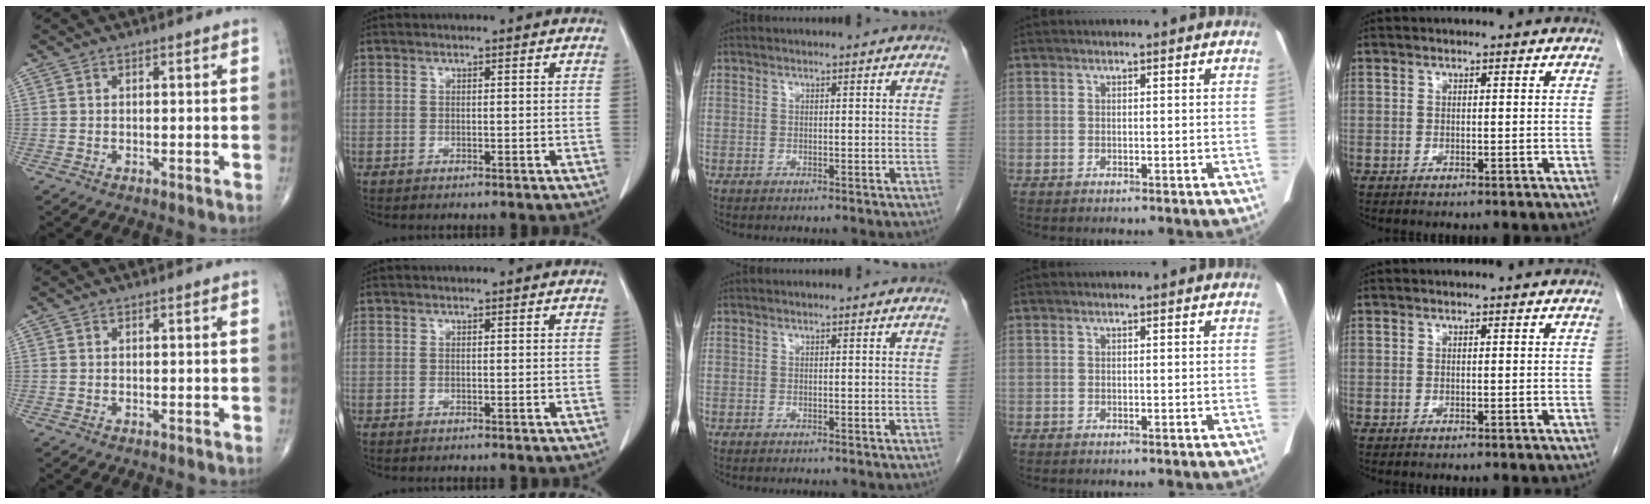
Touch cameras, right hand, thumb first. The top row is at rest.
{}